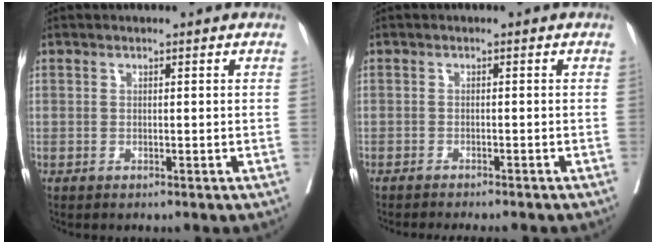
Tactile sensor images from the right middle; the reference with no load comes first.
{"total": 7.0, "force": [-6.3, 0.7, 2.9], "torque": [-0.027, -0.010, -0.081]}